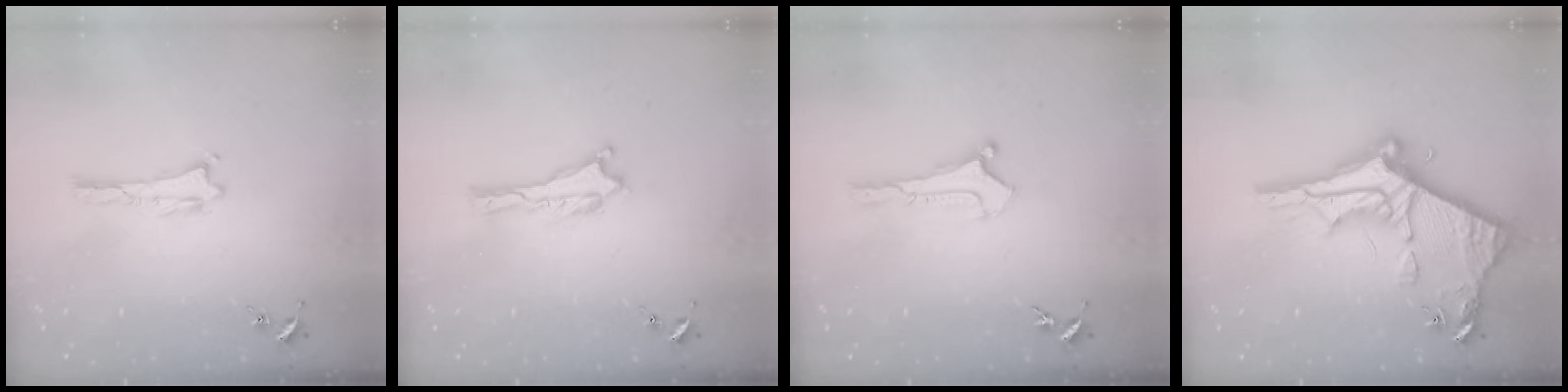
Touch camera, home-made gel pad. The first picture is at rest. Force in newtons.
{"total": 0.0}
{"total": 0.0}
{"total": 11.2, "press": 11.1, "slide": 1.1}